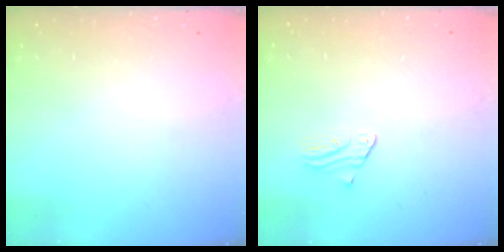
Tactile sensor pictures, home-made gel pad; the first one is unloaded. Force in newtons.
{"total": 1.2, "press": 1.2, "slide": 0.1}